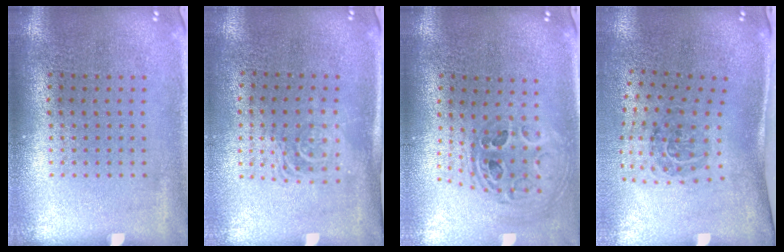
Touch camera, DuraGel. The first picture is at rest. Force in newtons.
{"total": 1.6, "press": 1.3, "slide": 0.9}
{"total": 1.0, "press": 1.0, "slide": 0.3}
{"total": 1.7, "press": 1.1, "slide": 1.4}